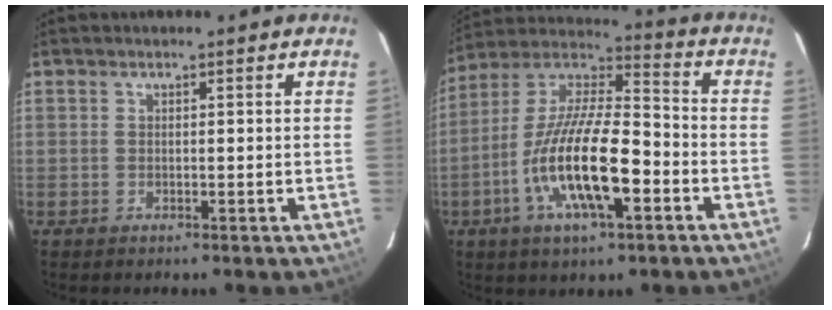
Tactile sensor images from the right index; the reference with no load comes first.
{"total": 18.4, "force": [-6.4, 5.7, 16.3], "torque": [-0.319, -0.014, -0.124]}